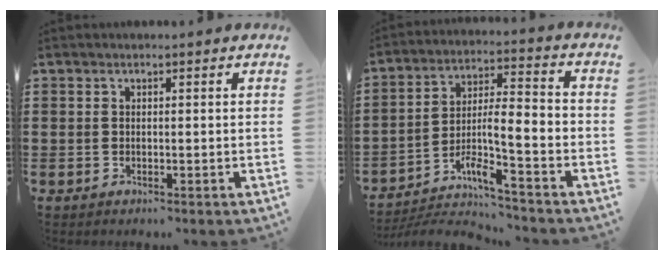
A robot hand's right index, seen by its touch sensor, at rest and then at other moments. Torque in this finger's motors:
{"motor_torque": [0.34, 0.06, 0.31, 0.14]}